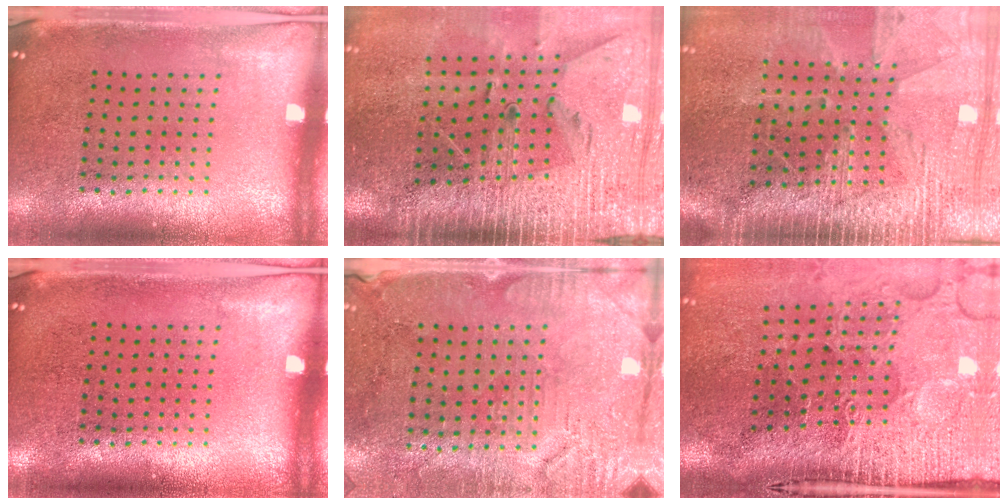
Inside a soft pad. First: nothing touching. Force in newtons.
{"total": 3.9, "press": 3.2, "slide": 2.2}
{"total": 3.8, "press": 3.3, "slide": 1.8}
{"total": 0.0}
{"total": 3.0, "press": 2.9, "slide": 1.0}
{"total": 5.1, "press": 4.1, "slide": 3.0}